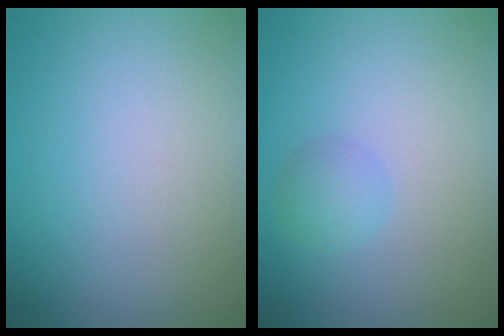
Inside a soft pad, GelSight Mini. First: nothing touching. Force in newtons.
{"total": 1.6, "press": 1.6, "slide": 0.0}